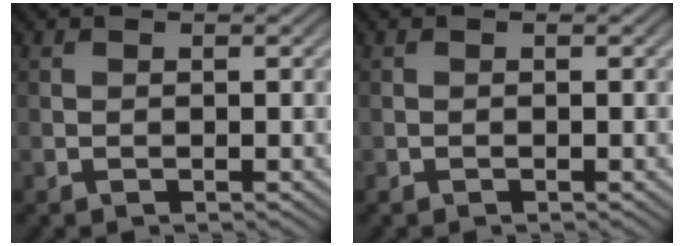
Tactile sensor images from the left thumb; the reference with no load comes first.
{"total": 0.0}